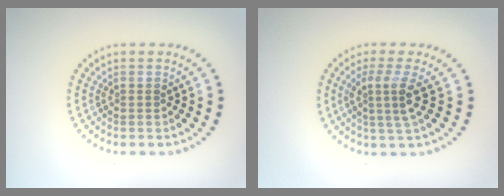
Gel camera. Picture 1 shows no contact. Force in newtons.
{"total": 2.9, "press": 2.1, "slide": 2.0}